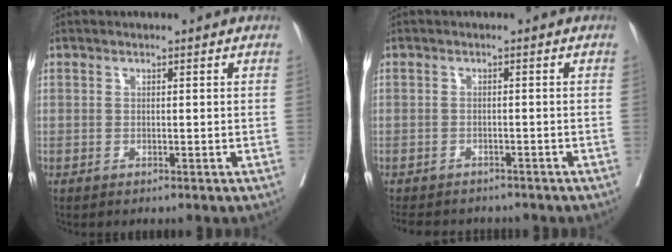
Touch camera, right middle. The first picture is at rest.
{"total": 9.1, "force": [-8.0, 3.3, 2.8], "torque": [-0.055, -0.004, -0.104]}